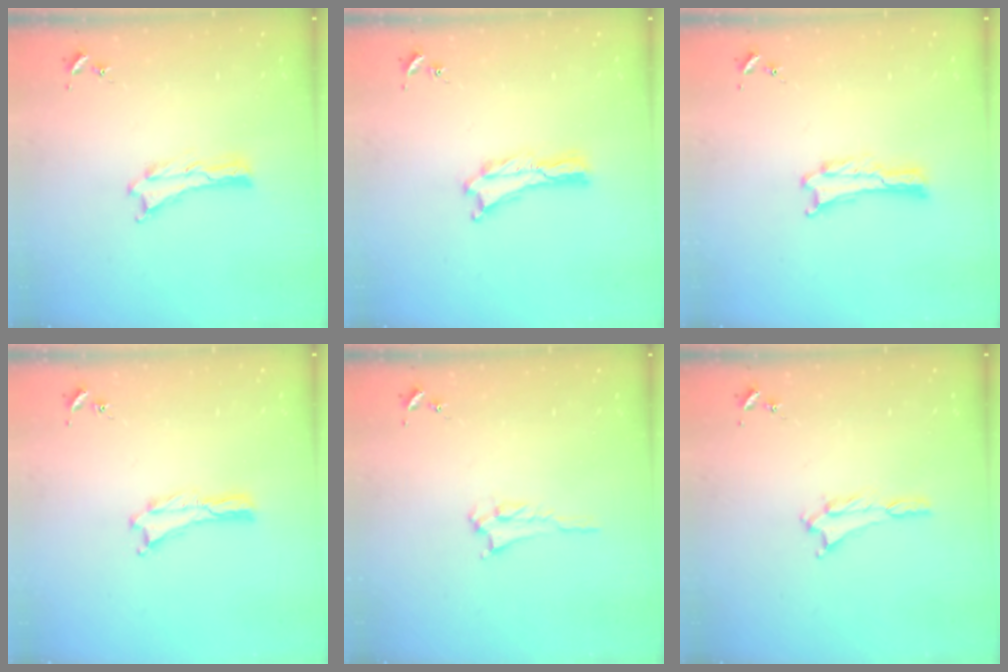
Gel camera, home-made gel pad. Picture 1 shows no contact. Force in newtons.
{"total": 0.0}
{"total": 0.0}
{"total": 0.0}
{"total": 2.2, "press": 2.2, "slide": 0.3}
{"total": 1.2, "press": 1.2, "slide": 0.2}